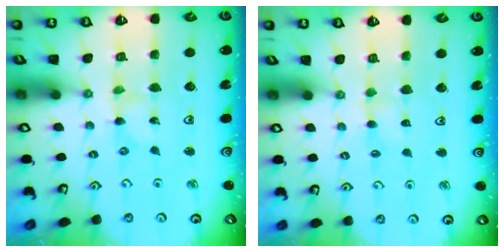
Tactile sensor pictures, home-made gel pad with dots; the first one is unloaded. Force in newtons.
{"total": 2.8, "press": 2.8, "slide": 0.3}